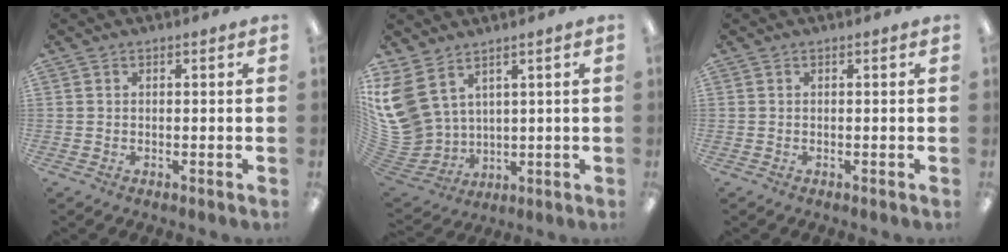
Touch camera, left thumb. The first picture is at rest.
{"total": 13.0, "force": [6.3, 9.3, 6.4], "torque": [-0.174, -0.036, 0.126]}
{"total": 0.0}